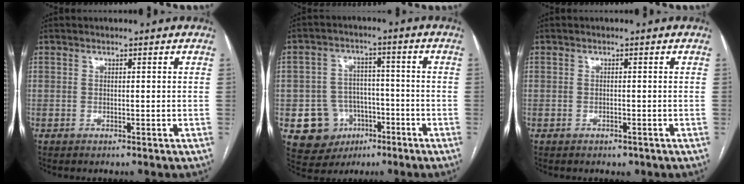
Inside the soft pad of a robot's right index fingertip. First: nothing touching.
{"total": 9.5, "force": [-3.5, 8.5, 2.4], "torque": [-0.044, 0.021, -0.042]}
{"total": 1.0, "force": [-0.7, 0.6, 0.4], "torque": [-0.010, 0.000, -0.003]}